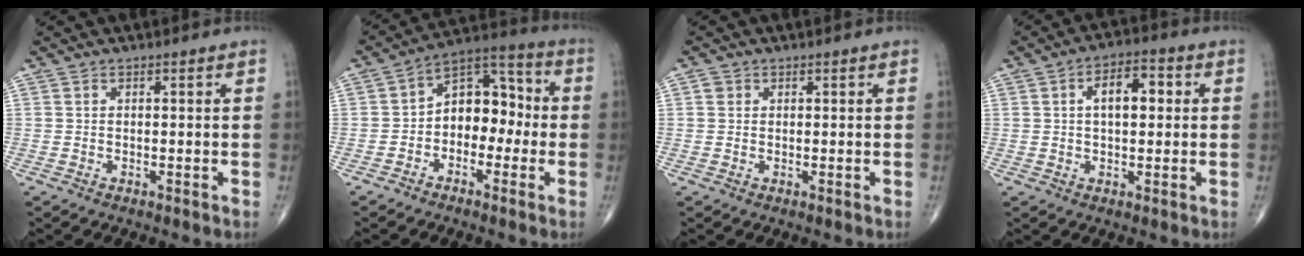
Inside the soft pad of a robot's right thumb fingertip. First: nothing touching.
{"total": 10.7, "force": [-1.5, 7.4, 7.6], "torque": [-0.076, 0.044, -0.044]}
{"total": 1.1, "force": [0.3, 1.0, 0.2], "torque": [0.002, 0.000, 0.004]}
{"total": 7.2, "force": [1.3, 3.7, 6.1], "torque": [-0.084, 0.014, 0.015]}